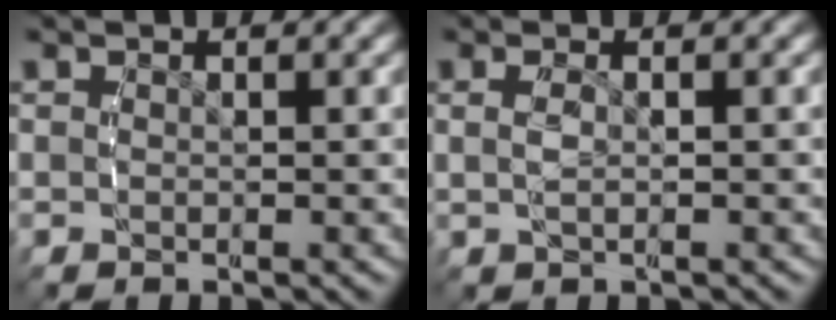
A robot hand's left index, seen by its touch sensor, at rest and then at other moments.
{"total": 1.4, "force": [-0.6, 0.6, 1.2], "torque": [-0.034, -0.003, -0.008]}